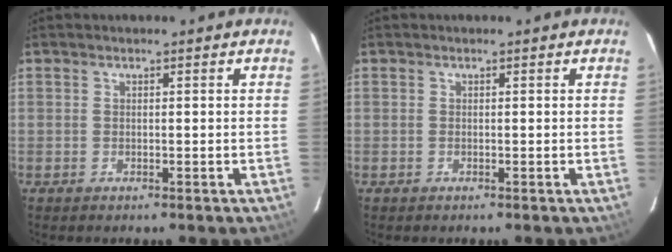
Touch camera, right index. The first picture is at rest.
{"total": 0.0}